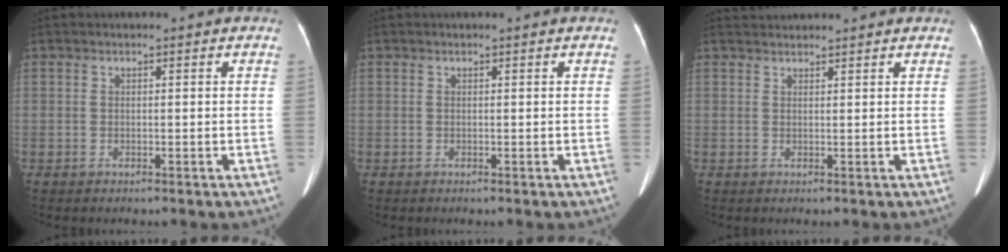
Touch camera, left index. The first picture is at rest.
{"total": 0.0}
{"total": 2.5, "force": [2.4, 0.3, 0.0], "torque": [-0.007, 0.029, 0.043]}